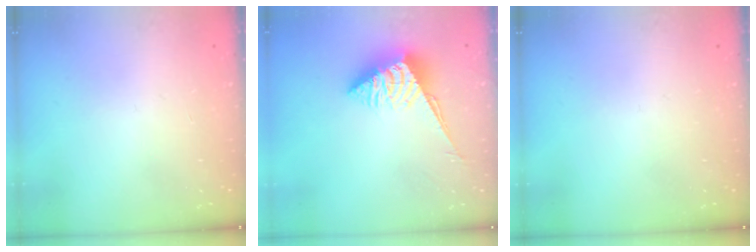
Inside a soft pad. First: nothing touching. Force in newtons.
{"total": 6.7, "press": 6.6, "slide": 0.4}
{"total": 0.0}